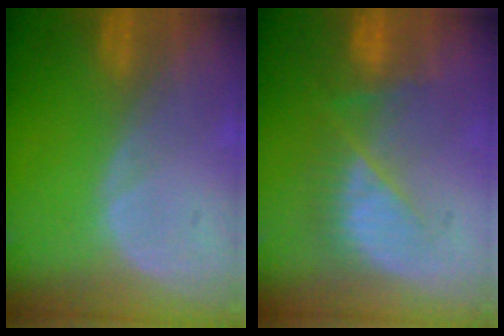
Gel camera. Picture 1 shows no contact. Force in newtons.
{"total": 7.2, "press": 6.6, "slide": 2.9}